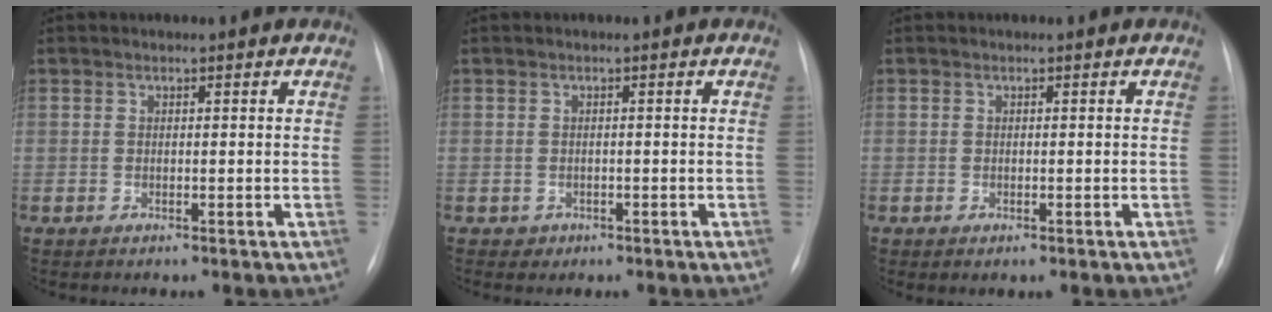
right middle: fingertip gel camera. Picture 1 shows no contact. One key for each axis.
{"total": 1.2, "fx": -0.6, "fy": 1.1, "fz": 0.1, "tx": -0.002, "ty": 0.002, "tz": -0.006}
{"total": 0.8, "fx": -0.3, "fy": 0.4, "fz": 0.7, "tx": -0.015, "ty": -0.005, "tz": 0.001}